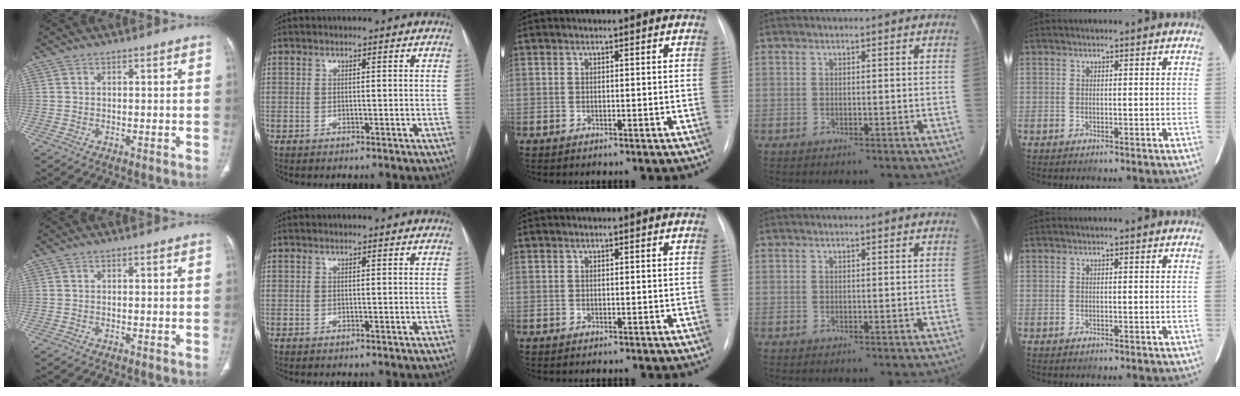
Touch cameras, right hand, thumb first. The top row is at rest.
{}